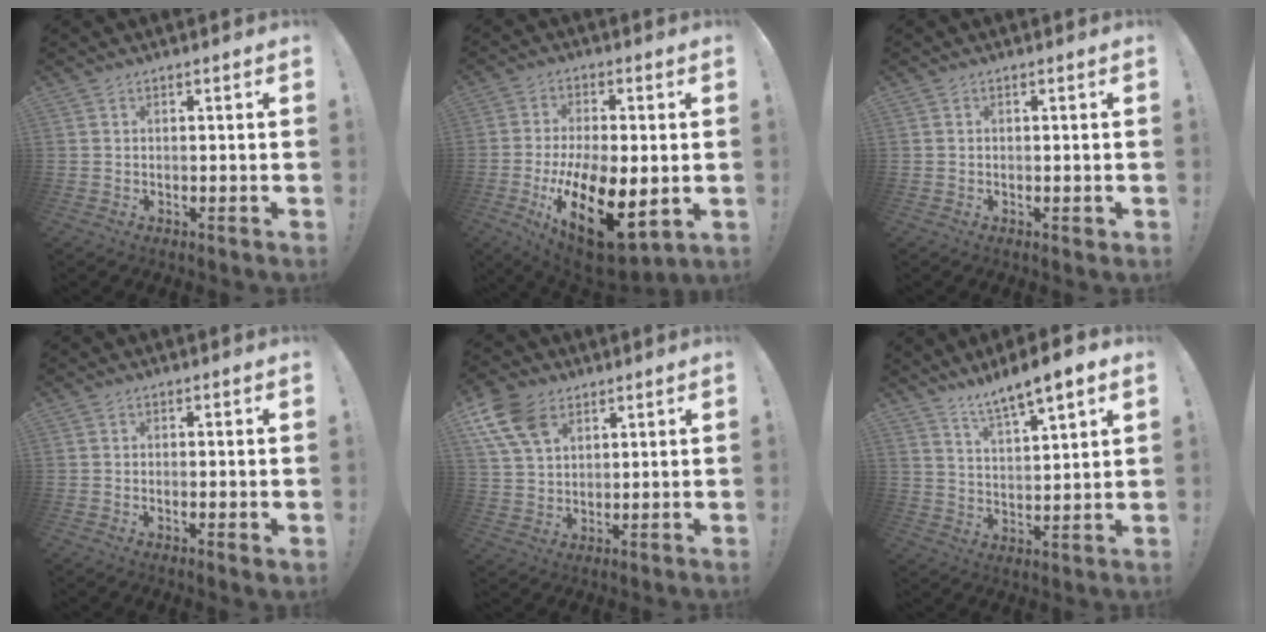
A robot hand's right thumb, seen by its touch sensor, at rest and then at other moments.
{"total": 18.9, "force": [-4.6, 8.5, 16.3], "torque": [-0.260, 0.009, -0.060]}
{"total": 1.1, "force": [0.2, 0.8, 0.7], "torque": [-0.005, 0.000, 0.004]}
{"total": 1.3, "force": [0.1, 0.1, 1.3], "torque": [-0.012, -0.004, 0.001]}
{"total": 12.1, "force": [6.1, 8.0, 6.6], "torque": [-0.132, -0.020, 0.120]}
{"total": 8.6, "force": [7.1, 1.1, 4.8], "torque": [-0.082, -0.046, 0.123]}